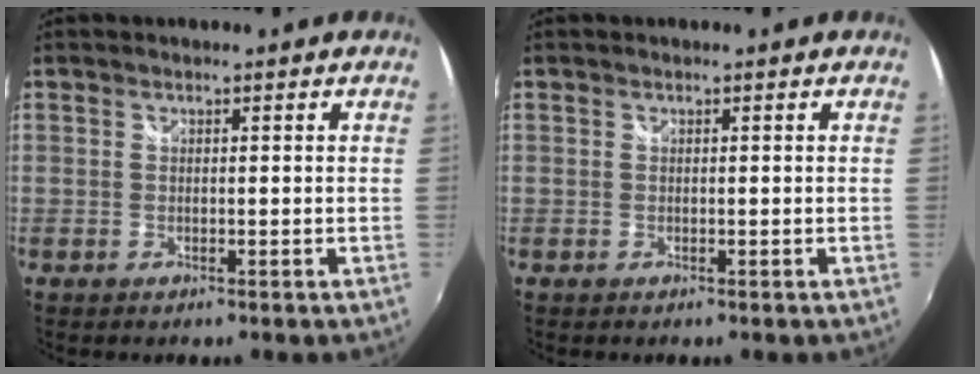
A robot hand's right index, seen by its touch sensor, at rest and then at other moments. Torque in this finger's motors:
{"motor_torque": [-0.03, -0.03, 0.02, 0.01]}